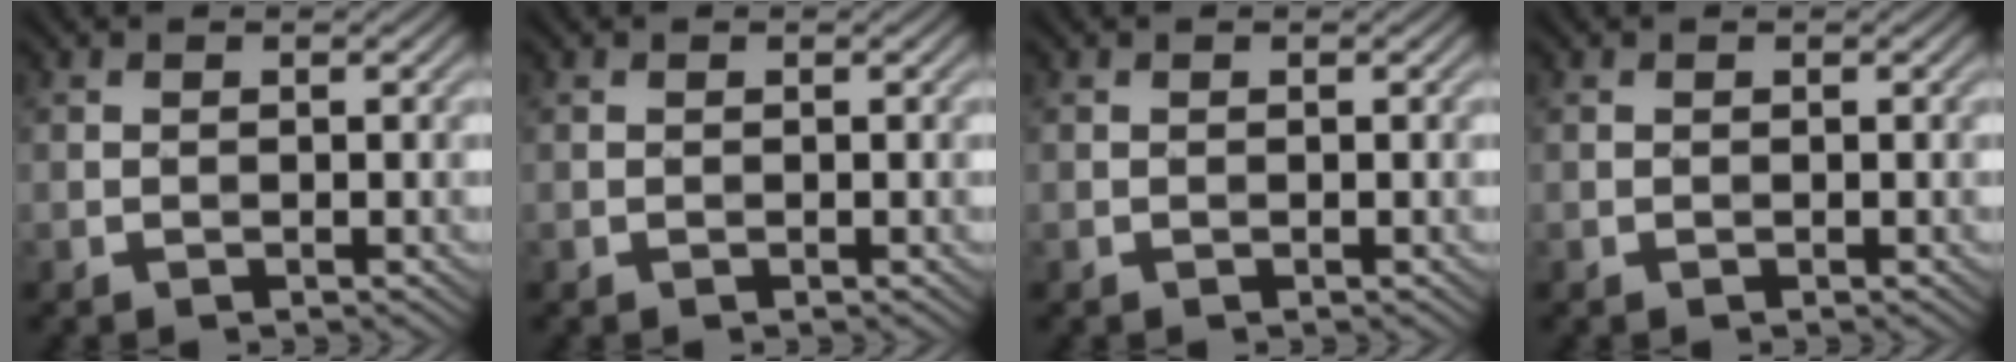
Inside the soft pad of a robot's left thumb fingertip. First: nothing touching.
{"total": 0.0}
{"total": 0.0}
{"total": 0.0}